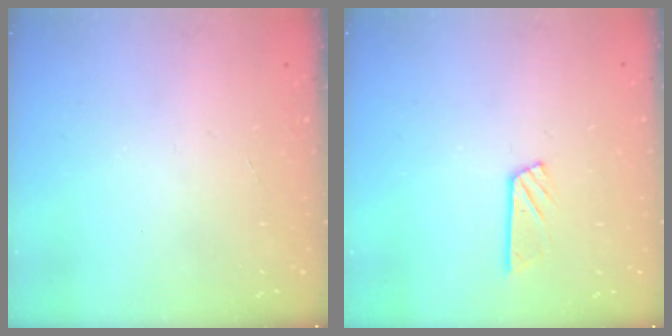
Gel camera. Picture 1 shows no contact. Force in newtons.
{"total": 6.3, "press": 6.3, "slide": 0.3}